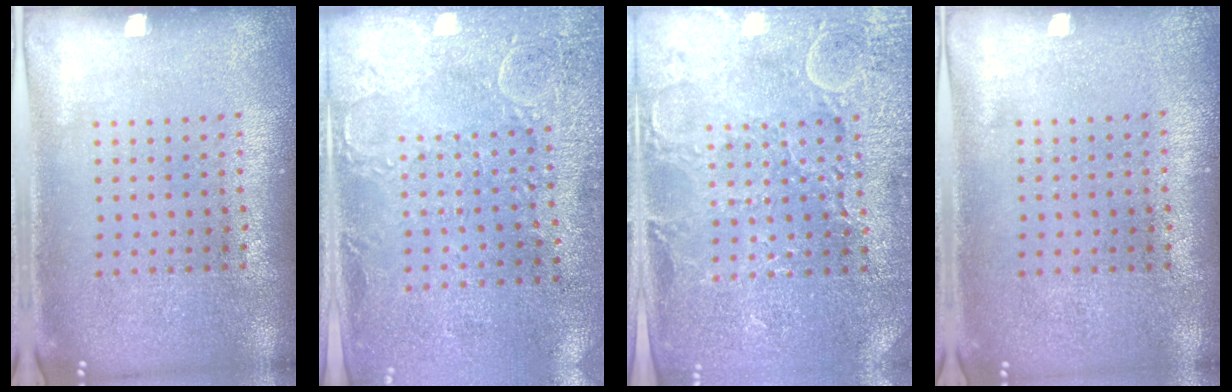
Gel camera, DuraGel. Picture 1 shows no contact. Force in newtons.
{"total": 2.9, "press": 2.3, "slide": 1.8}
{"total": 3.3, "press": 3.2, "slide": 0.6}
{"total": 0.0}